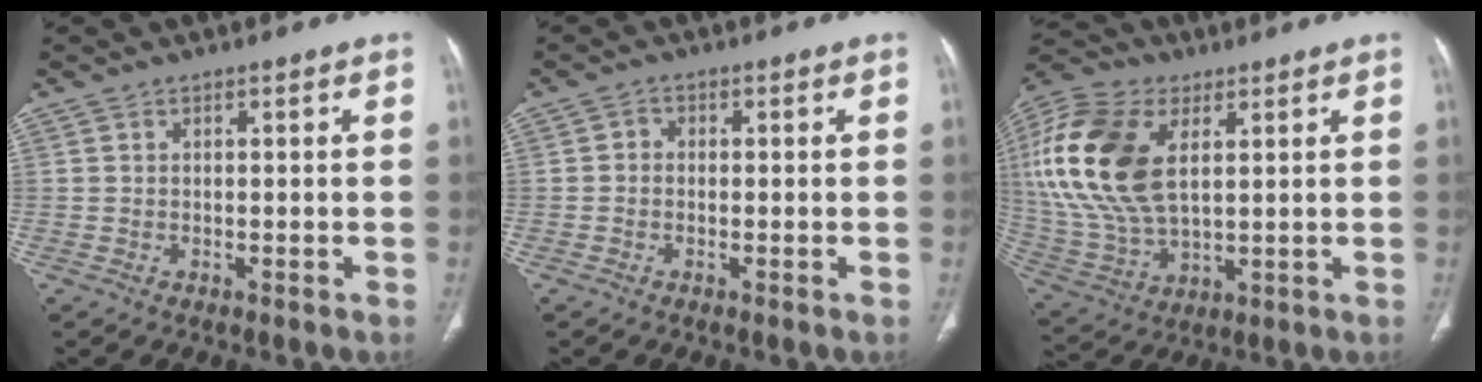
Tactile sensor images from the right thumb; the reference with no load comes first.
{"total": 1.6, "force": [-0.1, 1.5, 0.7], "torque": [-0.002, 0.007, -0.006]}
{"total": 23.3, "force": [7.0, 13.9, 17.3], "torque": [-0.382, -0.013, 0.134]}